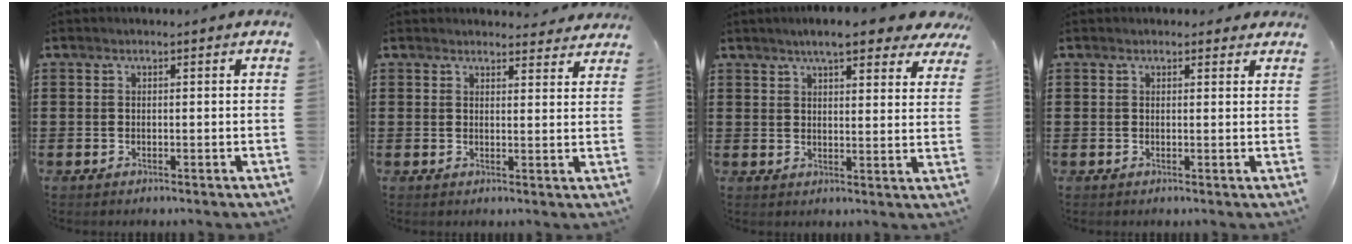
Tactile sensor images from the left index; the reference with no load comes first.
{"total": 2.9, "force": [2.8, 0.6, 0.4], "torque": [-0.001, -0.014, 0.049]}
{"total": 7.1, "force": [5.9, 1.2, 3.9], "torque": [-0.075, -0.013, 0.102]}
{"total": 1.2, "force": [1.0, 0.6, 0.3], "torque": [-0.008, 0.007, 0.019]}